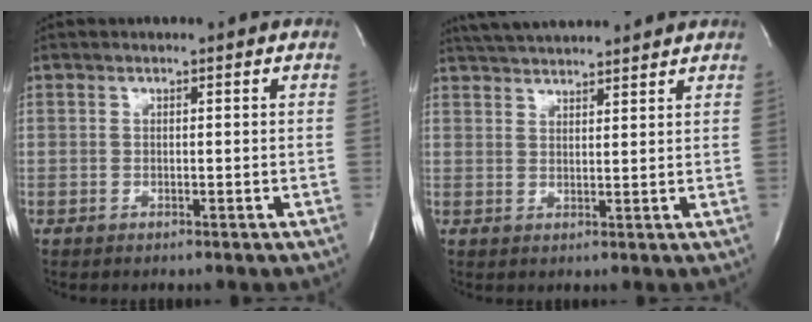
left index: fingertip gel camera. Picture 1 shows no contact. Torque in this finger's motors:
{"motor_torque": [0.04, -0.14, 0.26, 0.11]}